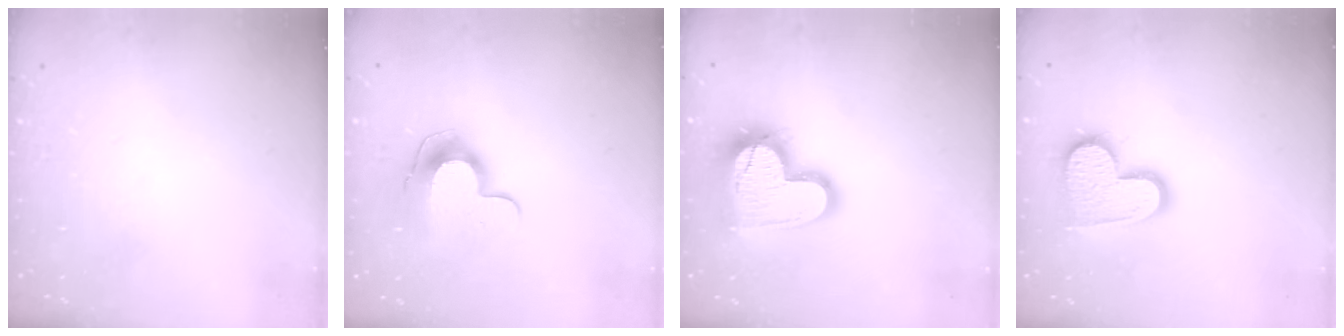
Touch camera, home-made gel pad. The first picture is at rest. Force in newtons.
{"total": 10.2, "press": 10.2, "slide": 0.1}
{"total": 18.4, "press": 18.4, "slide": 1.4}
{"total": 13.8, "press": 13.8, "slide": 1.1}